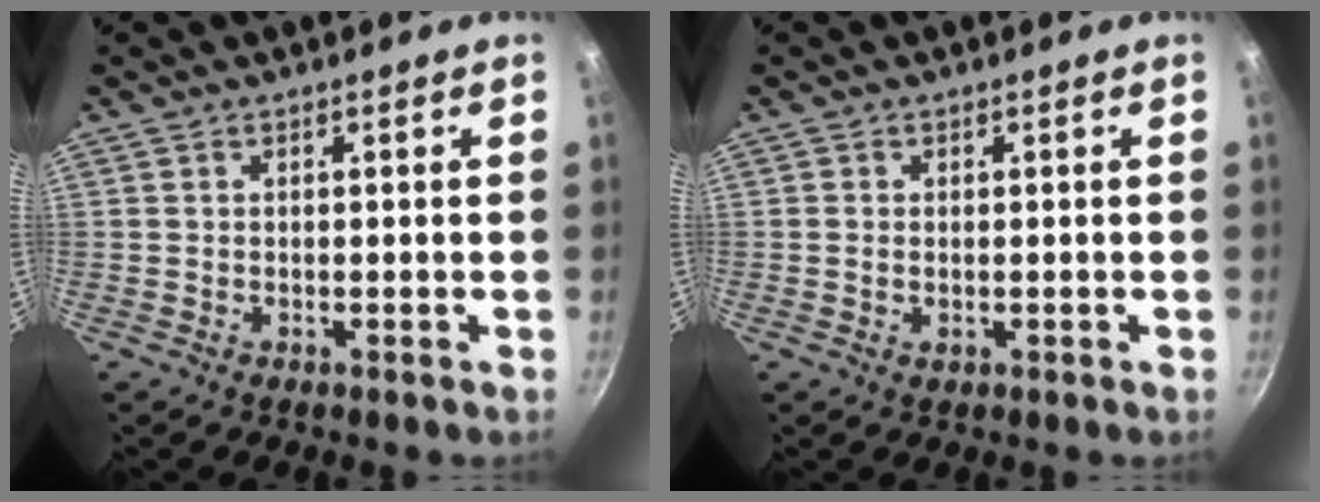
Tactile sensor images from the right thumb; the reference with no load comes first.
{"total": 1.1, "force": [-0.1, 0.7, 0.8], "torque": [-0.013, -0.001, -0.003]}